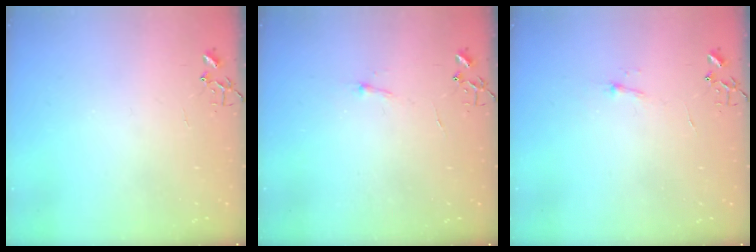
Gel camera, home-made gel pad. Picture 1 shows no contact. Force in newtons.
{"total": 3.8, "press": 3.8, "slide": 0.4}
{"total": 4.5, "press": 4.5, "slide": 0.6}